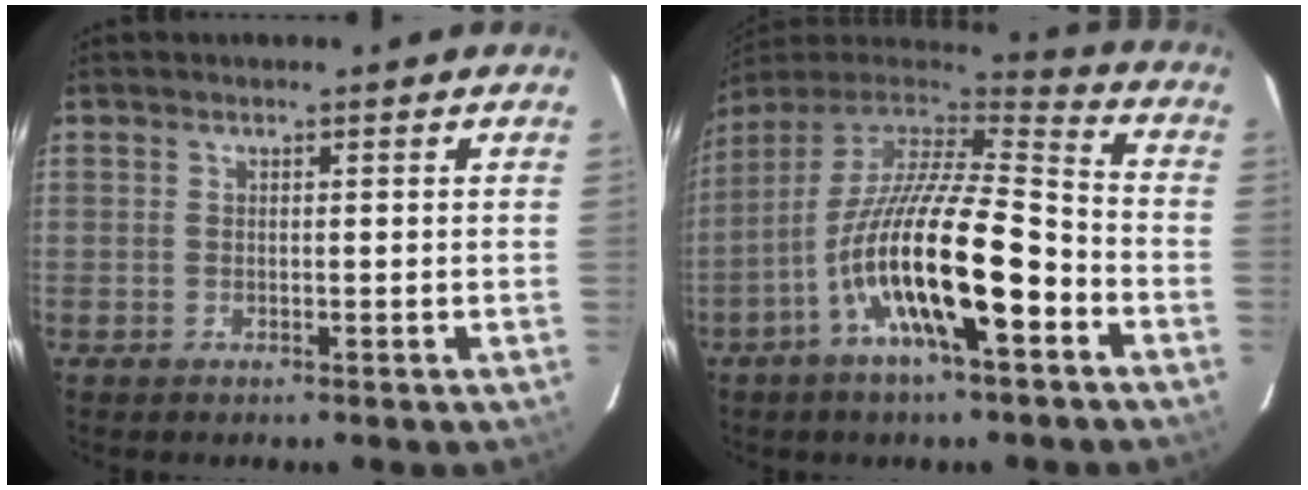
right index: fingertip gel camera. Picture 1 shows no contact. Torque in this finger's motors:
{"motor_torque": [1.34, -0.80, 1.05, 0.21]}